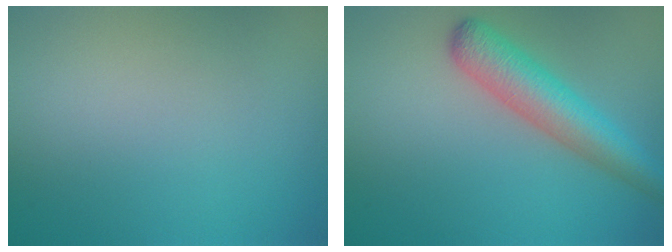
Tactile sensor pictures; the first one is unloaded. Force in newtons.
{"total": 4.8, "press": 4.8, "slide": 0.2}